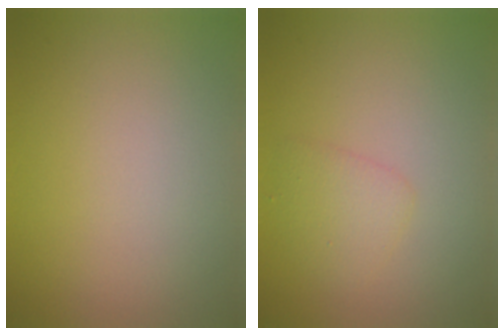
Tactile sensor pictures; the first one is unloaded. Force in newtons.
{"total": 1.9, "press": 1.9, "slide": 0.0}